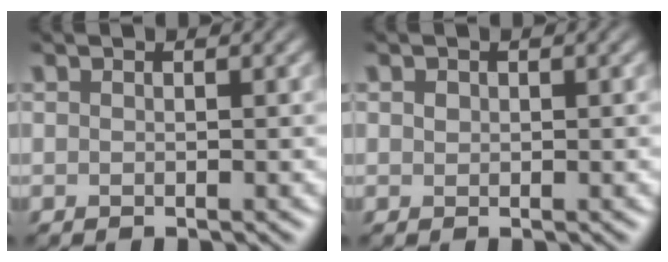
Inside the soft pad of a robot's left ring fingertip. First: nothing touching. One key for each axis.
{"total": 0.5, "fx": 0.2, "fy": 0.5, "fz": 0.2, "tx": -0.002, "ty": -0.001, "tz": 0.003}